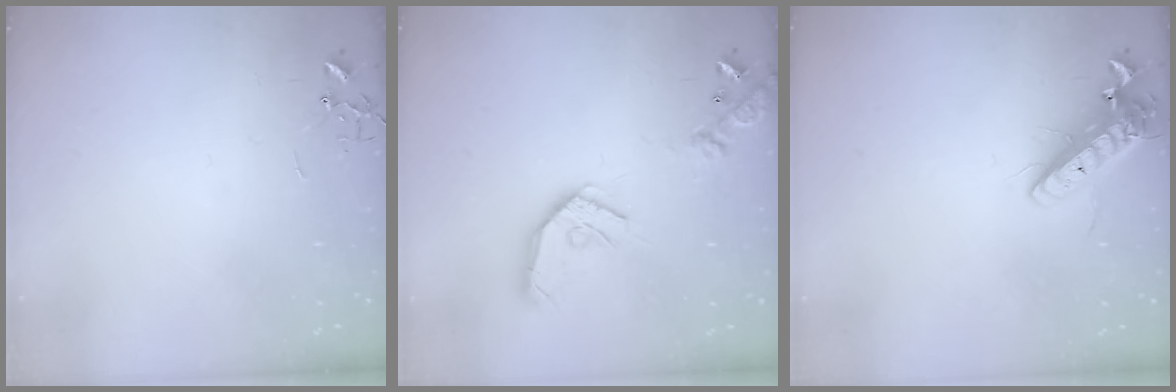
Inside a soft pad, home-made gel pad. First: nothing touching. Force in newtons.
{"total": 16.6, "press": 16.4, "slide": 2.5}
{"total": 14.8, "press": 14.5, "slide": 2.9}